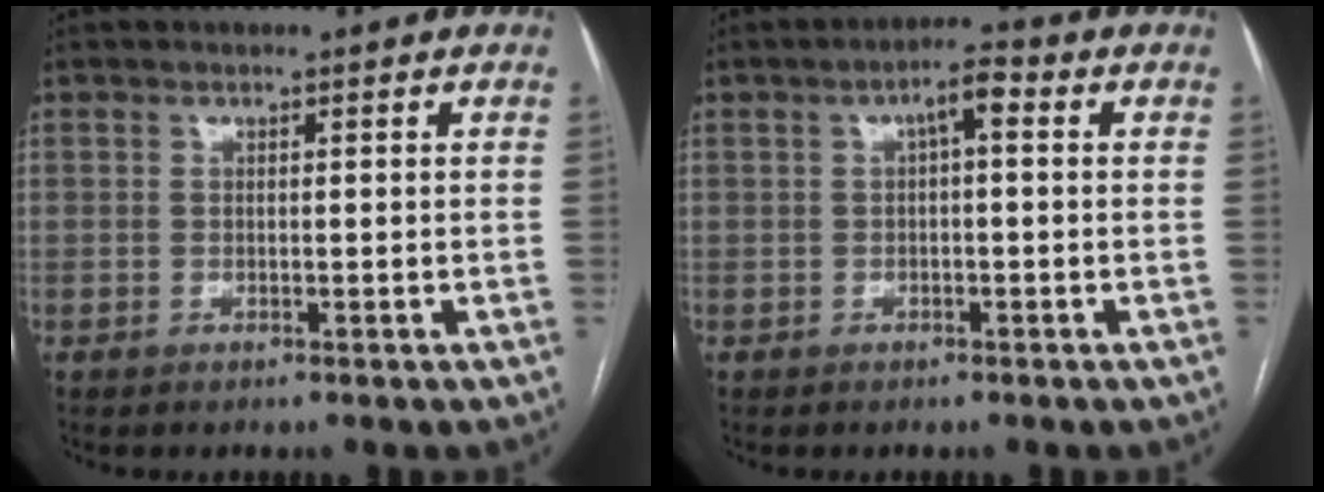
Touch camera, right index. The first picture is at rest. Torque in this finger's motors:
{"motor_torque": [0.40, 0.11, 0.10, 0.07]}